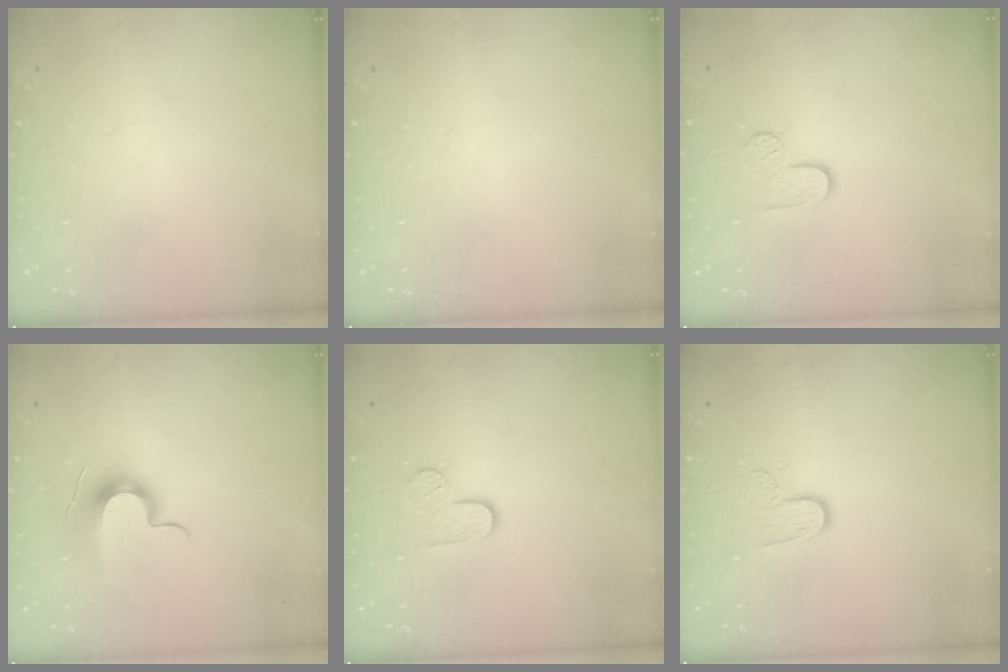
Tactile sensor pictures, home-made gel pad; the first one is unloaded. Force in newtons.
{"total": 0.0}
{"total": 4.8, "press": 4.7, "slide": 0.5}
{"total": 11.3, "press": 11.3, "slide": 0.4}
{"total": 4.8, "press": 4.7, "slide": 0.5}
{"total": 7.6, "press": 7.6, "slide": 0.6}